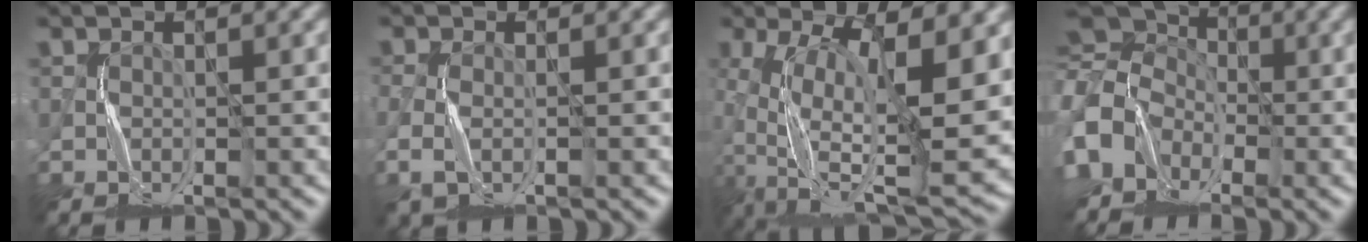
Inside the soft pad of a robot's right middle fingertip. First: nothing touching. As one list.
[{"total": 1.7, "force": [-0.7, 0.9, 1.2], "torque": [-0.043, -0.005, -0.016]}, {"total": 14.9, "force": [-3.0, 5.2, 13.6], "torque": [-0.243, -0.017, -0.041]}, {"total": 9.6, "force": [-0.9, 8.3, 4.7], "torque": [-0.107, 0.024, -0.053]}]